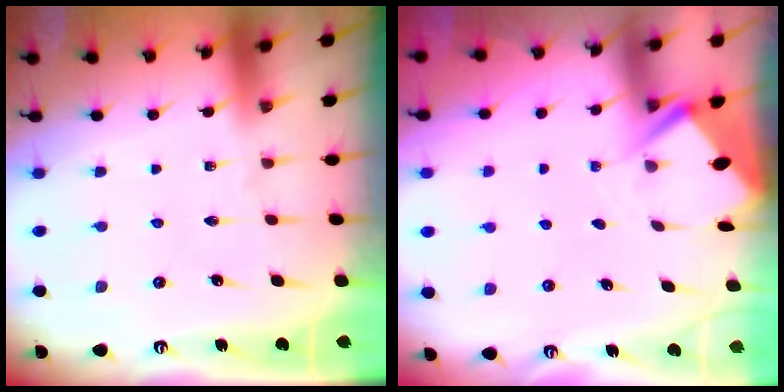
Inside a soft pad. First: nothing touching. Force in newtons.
{"total": 2.9, "press": 2.9, "slide": 0.4}